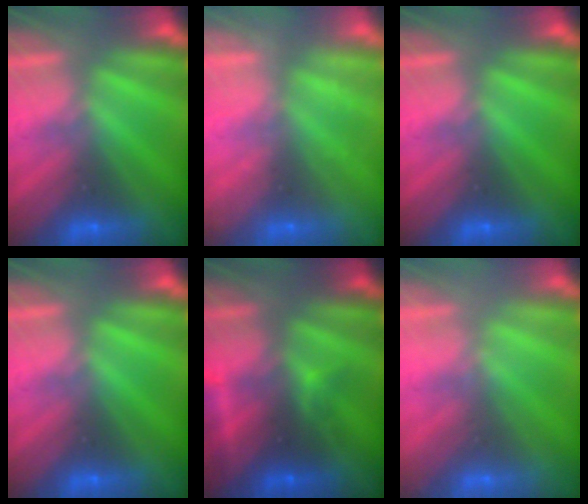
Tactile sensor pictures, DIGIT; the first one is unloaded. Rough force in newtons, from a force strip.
{"total": 2.2}
{"total": 0.0}
{"total": 0.0}
{"total": 2.5}
{"total": 2.2}